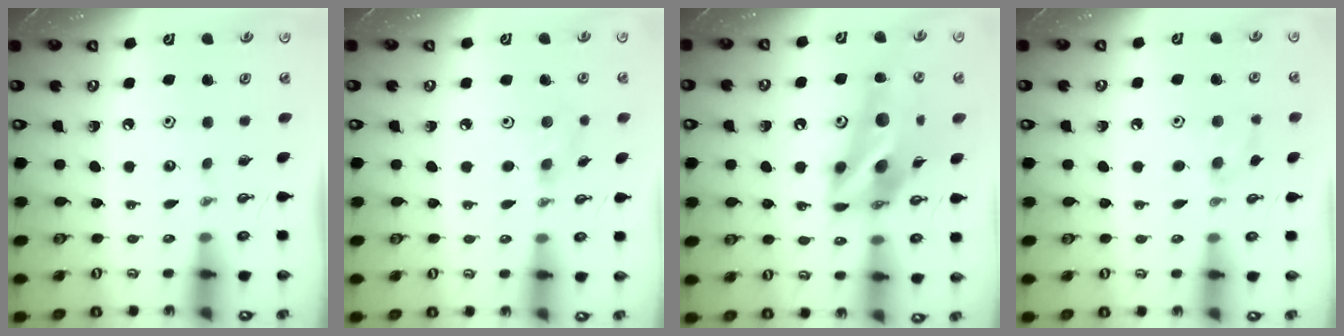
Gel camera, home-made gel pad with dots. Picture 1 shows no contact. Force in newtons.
{"total": 9.0, "press": 5.2, "slide": 7.4}
{"total": 14.5, "press": 14.4, "slide": 1.5}
{"total": 6.4, "press": 6.3, "slide": 1.3}